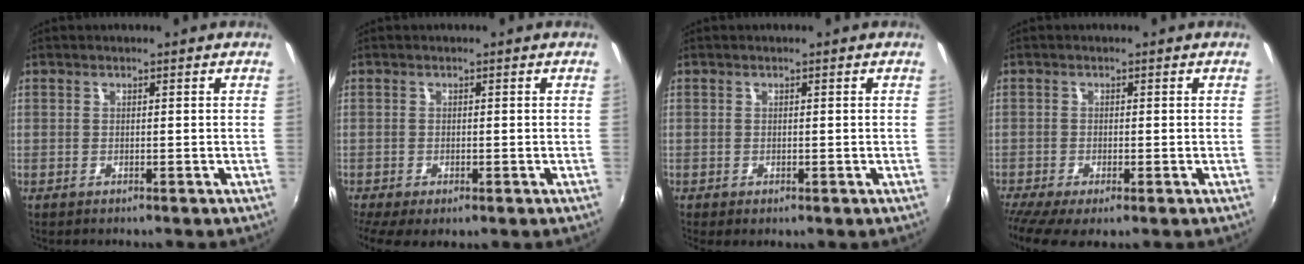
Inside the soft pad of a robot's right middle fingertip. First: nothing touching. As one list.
[{"total": 5.5, "force": [-3.0, 2.0, 4.1], "torque": [-0.083, -0.028, -0.044]}, {"total": 0.7, "force": [-0.2, 0.3, 0.6], "torque": [-0.011, -0.003, -0.002]}, {"total": 5.6, "force": [-3.5, 1.3, 4.2], "torque": [-0.095, -0.029, -0.059]}]